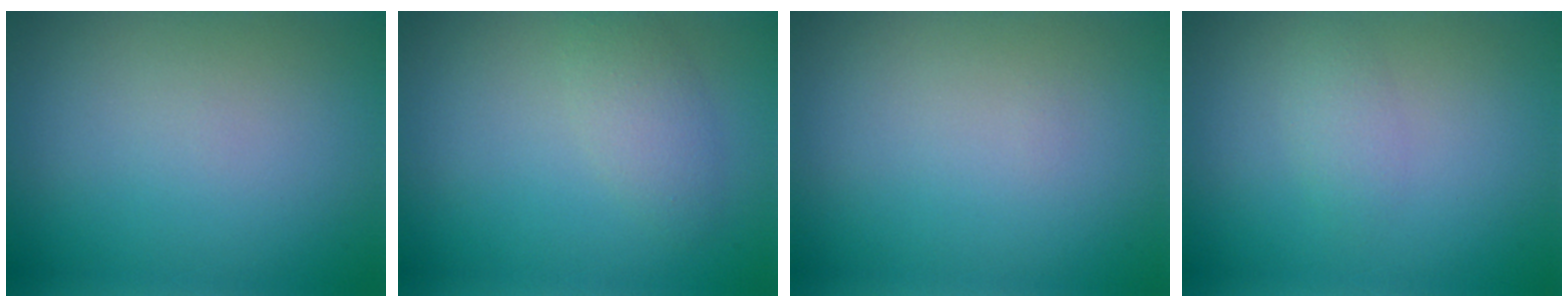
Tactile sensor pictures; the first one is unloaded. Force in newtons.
{"total": 2.2, "press": 2.2, "slide": 0.1}
{"total": 0.0}
{"total": 1.4, "press": 1.4, "slide": 0.0}